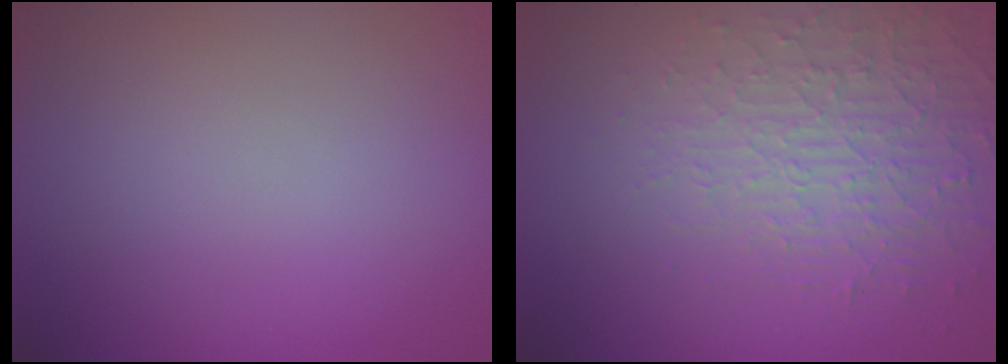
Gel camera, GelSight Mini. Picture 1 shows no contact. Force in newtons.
{"total": 3.9, "press": 3.5, "slide": 1.8}